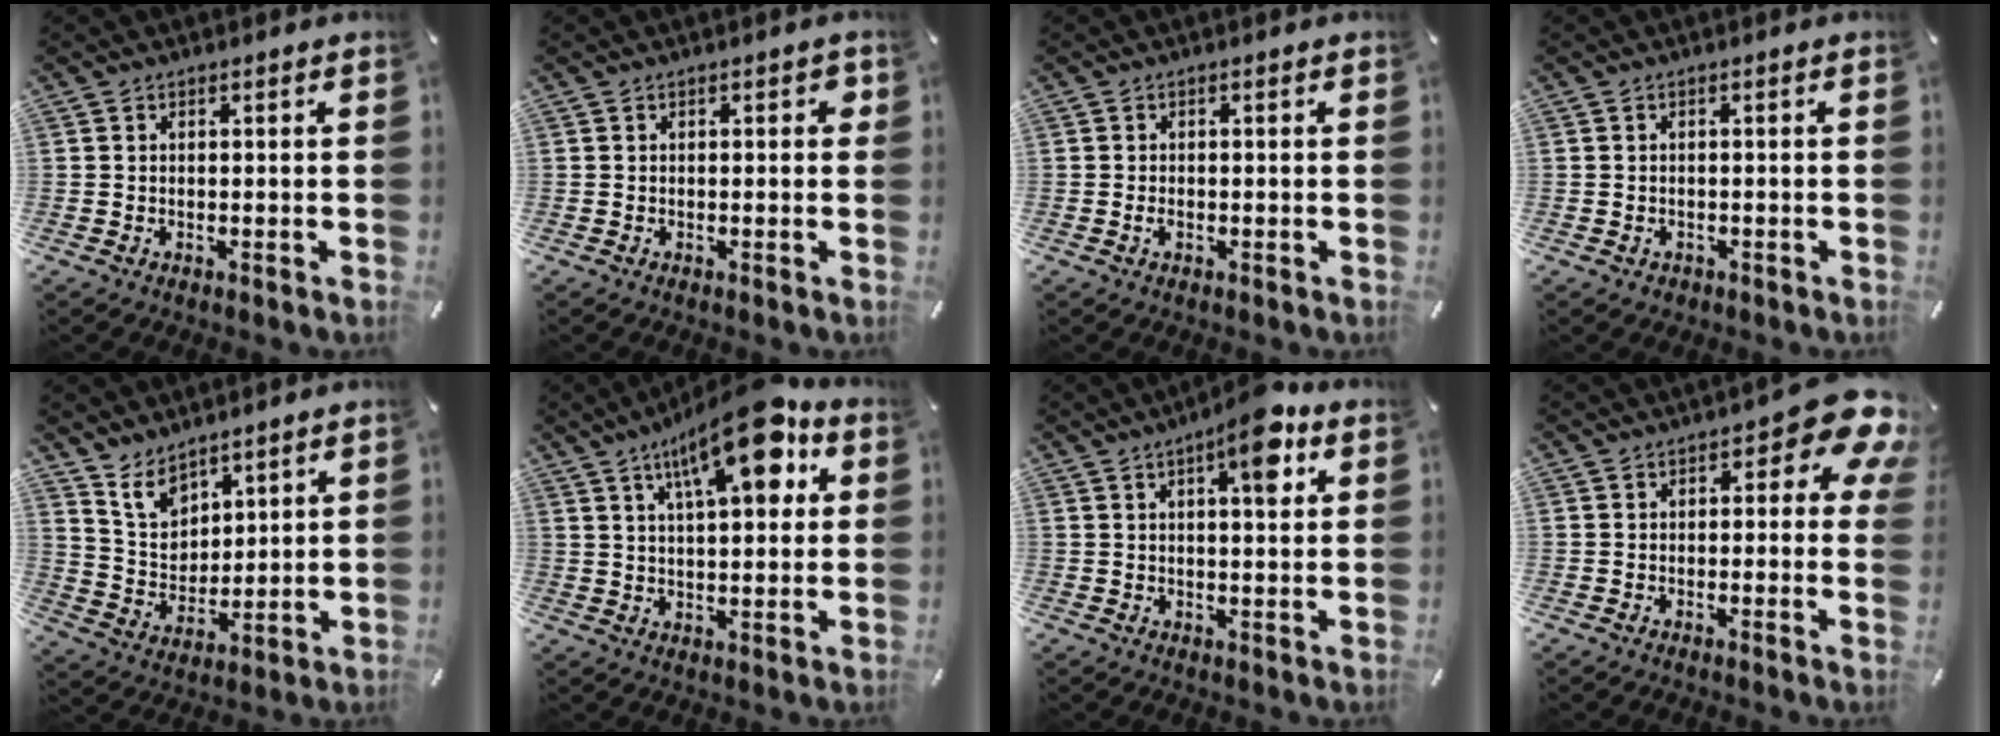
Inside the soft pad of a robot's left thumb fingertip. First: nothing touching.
{"total": 1.2, "force": [0.2, 0.8, 0.9], "torque": [-0.009, 0.004, 0.000]}
{"total": 1.1, "force": [-0.4, 0.7, 0.8], "torque": [-0.022, -0.002, -0.010]}
{"total": 0.9, "force": [-0.3, 0.8, 0.2], "torque": [-0.004, 0.004, -0.009]}
{"total": 8.4, "force": [6.4, 5.2, 1.6], "torque": [-0.047, -0.039, 0.123]}
{"total": 18.1, "force": [9.4, 6.4, 14.0], "torque": [-0.221, -0.039, 0.145]}
{"total": 9.0, "force": [4.1, 2.9, 7.4], "torque": [-0.101, -0.014, 0.061]}
{"total": 9.0, "force": [3.5, 4.2, 7.1], "torque": [-0.075, -0.022, 0.053]}